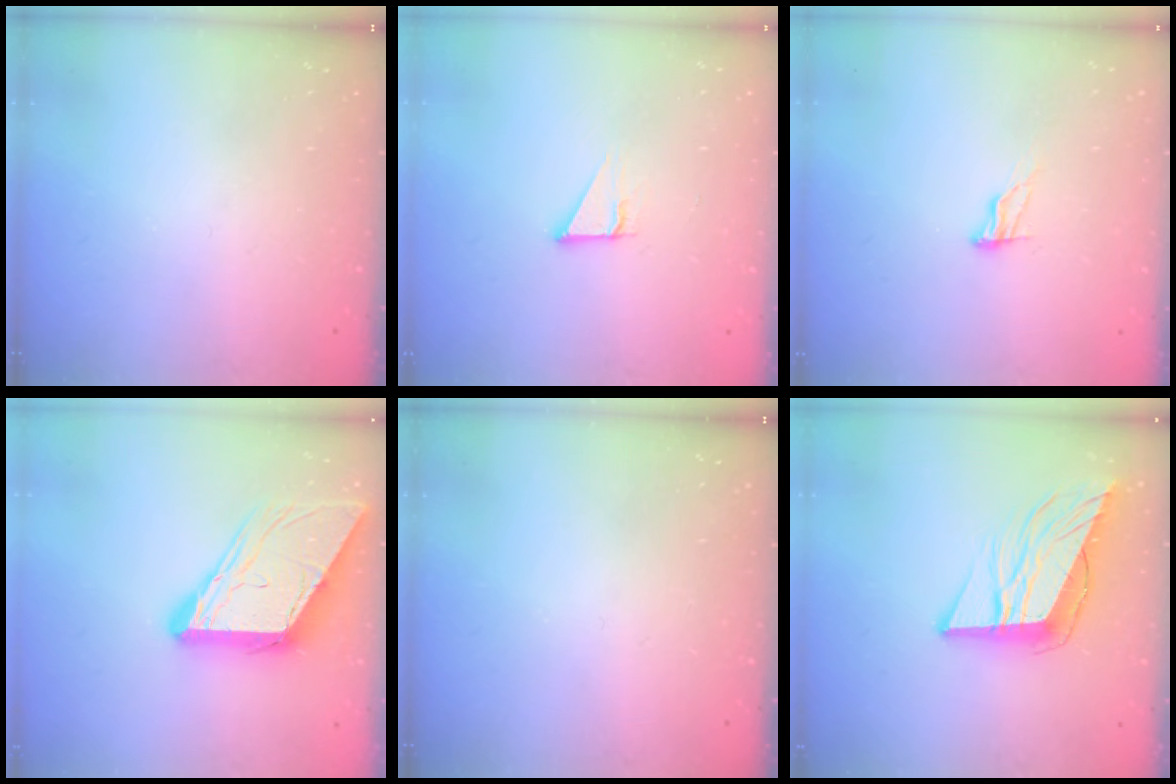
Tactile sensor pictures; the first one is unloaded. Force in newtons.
{"total": 2.9, "press": 2.9, "slide": 0.1}
{"total": 5.8, "press": 5.8, "slide": 0.5}
{"total": 12.0, "press": 12.0, "slide": 1.2}
{"total": 0.0}
{"total": 12.7, "press": 12.2, "slide": 3.4}